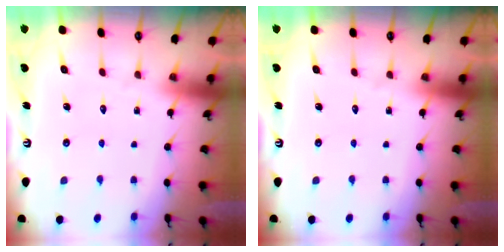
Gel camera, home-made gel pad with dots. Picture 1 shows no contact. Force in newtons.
{"total": 0.0}